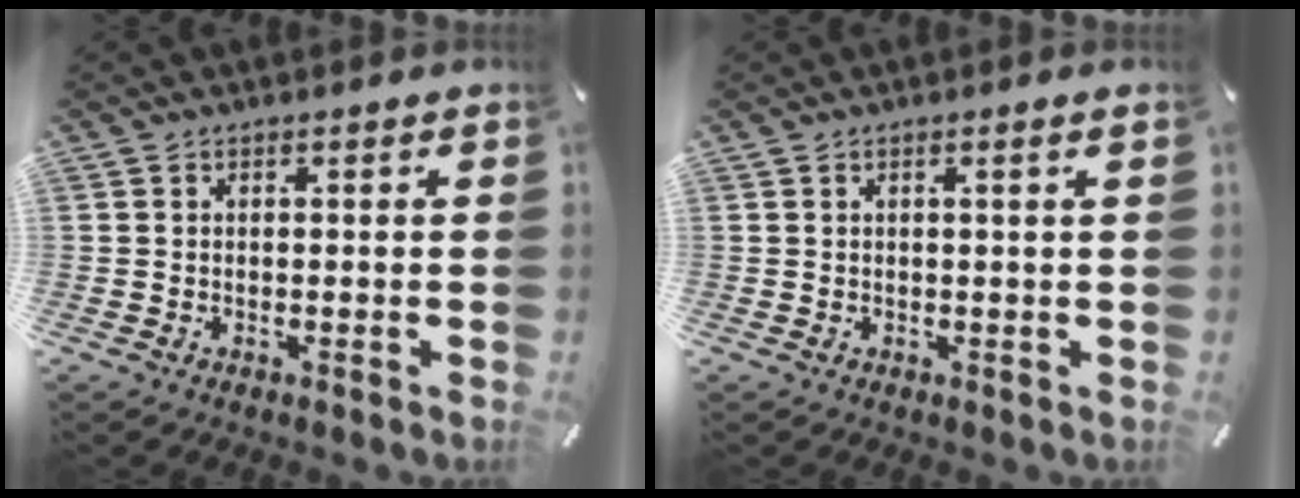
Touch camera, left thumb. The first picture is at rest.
{"total": 1.4, "force": [0.4, -0.2, 1.3], "torque": [-0.024, -0.003, 0.006]}